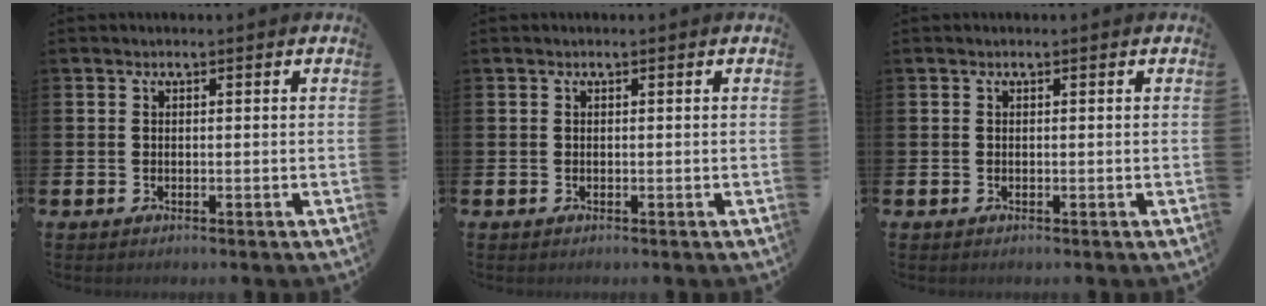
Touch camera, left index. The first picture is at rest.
{"total": 0.0}
{"total": 0.0}